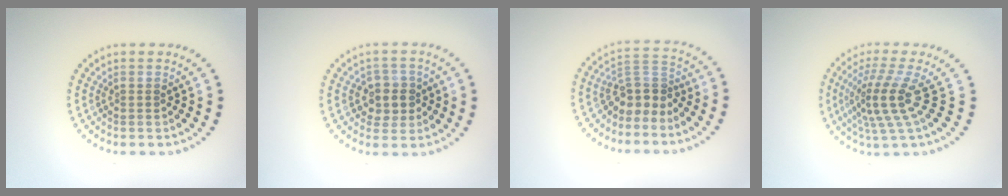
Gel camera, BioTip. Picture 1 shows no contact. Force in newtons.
{"total": 2.6, "press": 2.5, "slide": 0.9}
{"total": 3.1, "press": 2.4, "slide": 2.0}
{"total": 4.2, "press": 2.9, "slide": 3.1}